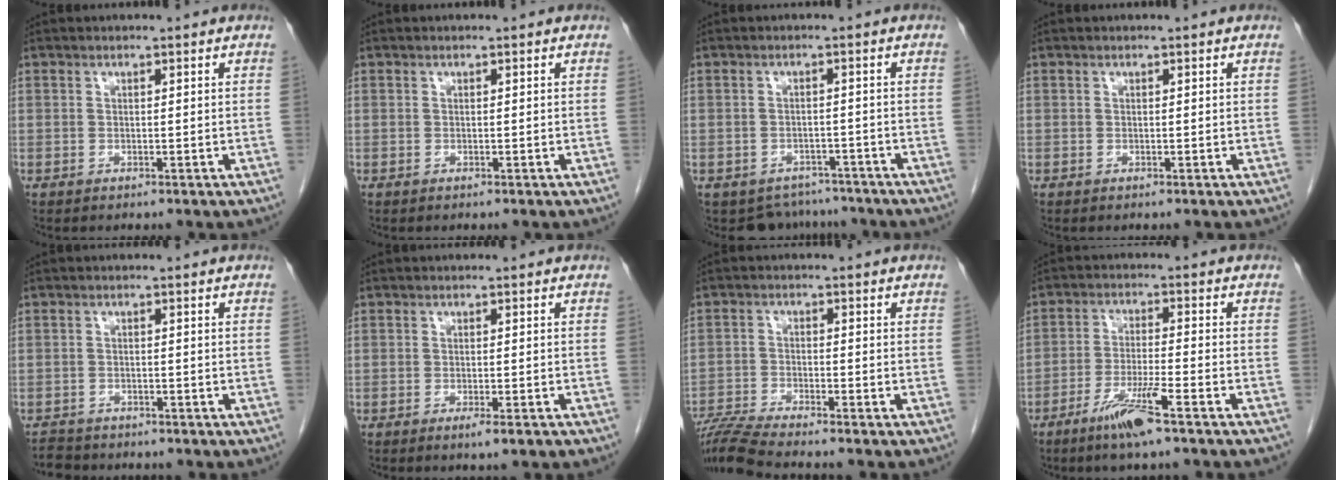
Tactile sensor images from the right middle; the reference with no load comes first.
{"total": 0.0}
{"total": 6.3, "force": [-5.6, 3.0, -0.6], "torque": [0.018, 0.017, -0.070]}
{"total": 0.0}
{"total": 3.6, "force": [-3.3, 1.4, 0.2], "torque": [-0.008, -0.006, -0.055]}
{"total": 2.6, "force": [-1.7, 0.2, 2.0], "torque": [-0.023, -0.004, -0.024]}
{"total": 8.5, "force": [-7.8, -1.1, 3.1], "torque": [-0.057, -0.015, -0.141]}
{"total": 7.4, "force": [-4.8, -0.1, 5.6], "torque": [-0.110, -0.013, -0.089]}